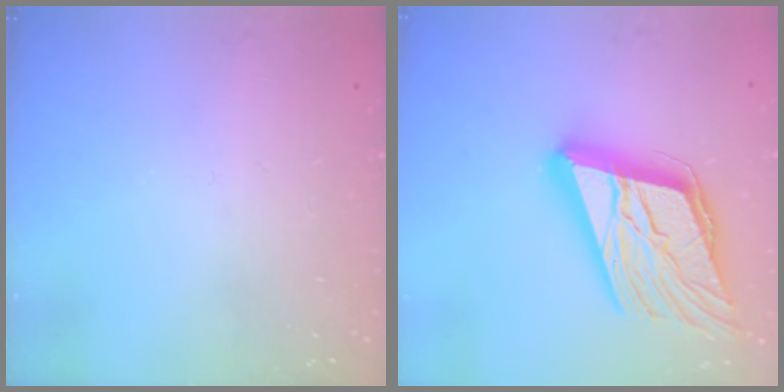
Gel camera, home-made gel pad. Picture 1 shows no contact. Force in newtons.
{"total": 27.8, "press": 27.3, "slide": 5.1}